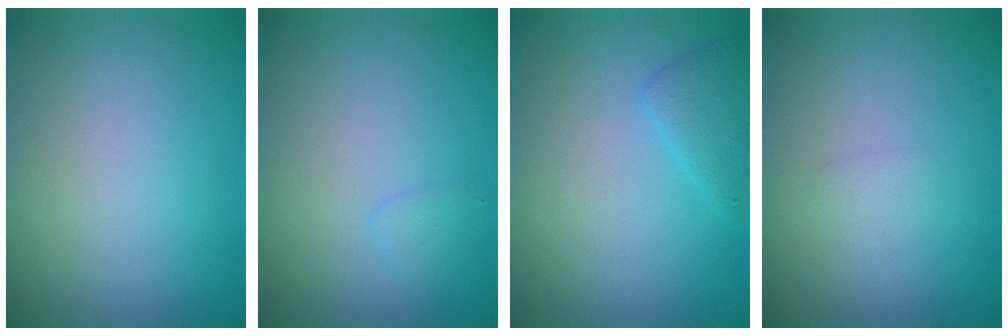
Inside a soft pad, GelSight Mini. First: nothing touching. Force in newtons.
{"total": 0.8, "press": 0.8, "slide": 0.1}
{"total": 1.9, "press": 1.9, "slide": 0.1}
{"total": 0.7, "press": 0.7, "slide": 0.0}